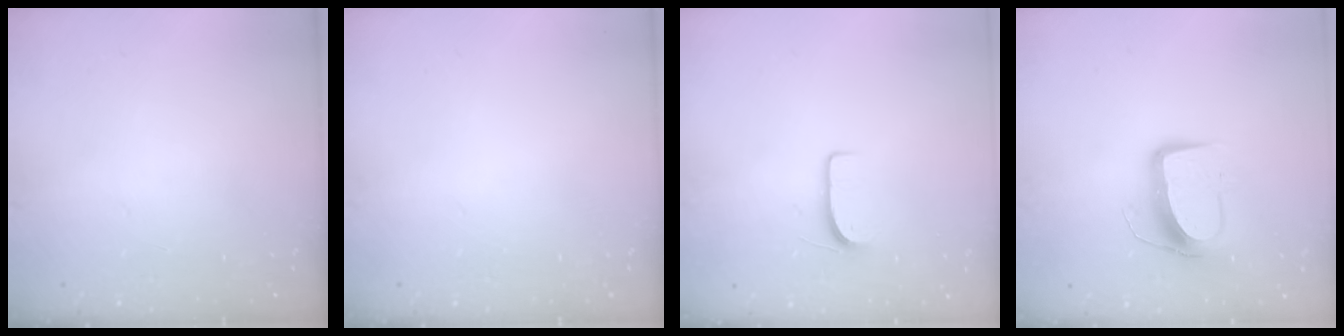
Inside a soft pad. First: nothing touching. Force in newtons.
{"total": 0.0}
{"total": 6.2, "press": 6.2, "slide": 0.6}
{"total": 10.8, "press": 10.7, "slide": 0.7}